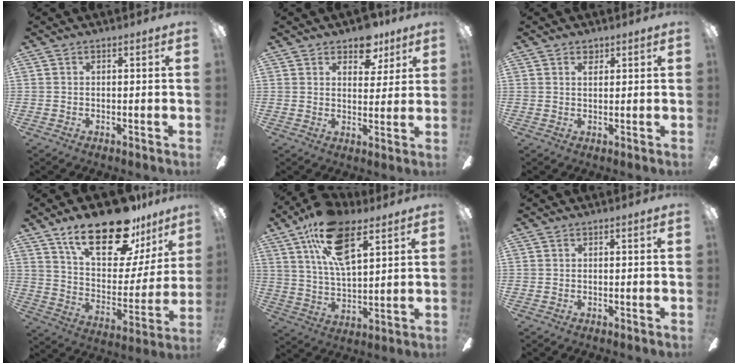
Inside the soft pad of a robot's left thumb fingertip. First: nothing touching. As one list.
[{"total": 7.9, "force": [5.6, 4.6, 3.2], "torque": [-0.031, -0.023, 0.097]}, {"total": 2.0, "force": [1.3, 1.1, 1.0], "torque": [-0.013, -0.002, 0.023]}, {"total": 25.0, "force": [17.0, 10.2, 15.2], "torque": [-0.240, -0.099, 0.290]}, {"total": 16.7, "force": [9.5, 7.6, 11.5], "torque": [-0.202, -0.021, 0.167]}, {"total": 0.0}]